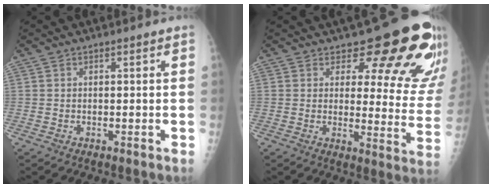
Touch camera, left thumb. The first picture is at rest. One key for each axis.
{"total": 18.1, "fx": 13.3, "fy": 7.0, "fz": 10.0, "tx": -0.070, "ty": -0.094, "tz": 0.141}